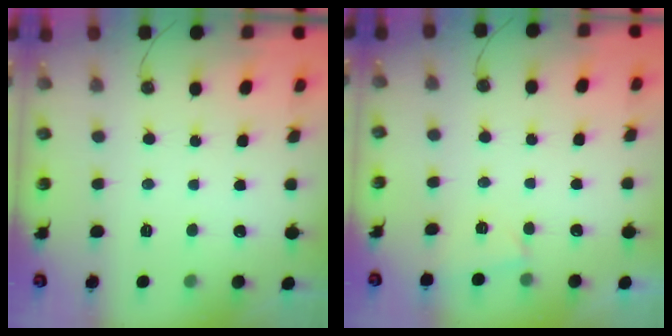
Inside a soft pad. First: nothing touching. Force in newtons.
{"total": 1.7, "press": 1.7, "slide": 0.5}